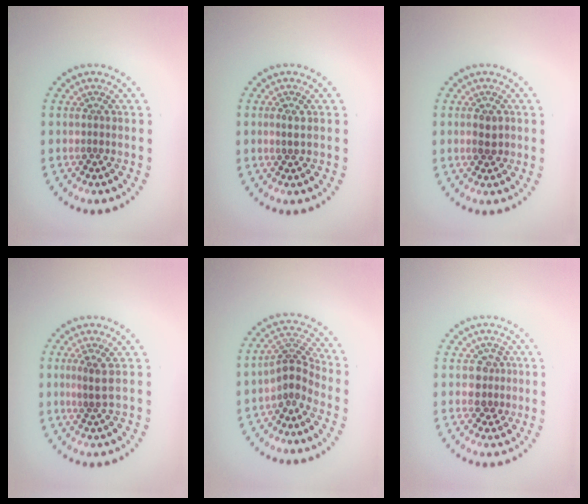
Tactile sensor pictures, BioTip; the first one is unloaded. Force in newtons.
{"total": 0.9, "press": 0.8, "slide": 0.3}
{"total": 1.6, "press": 1.6, "slide": 0.1}
{"total": 1.8, "press": 1.4, "slide": 1.1}
{"total": 2.8, "press": 2.2, "slide": 1.8}
{"total": 2.2, "press": 2.0, "slide": 0.8}